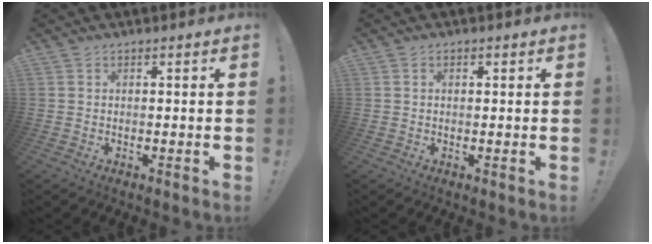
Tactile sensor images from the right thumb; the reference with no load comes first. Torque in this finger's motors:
{"motor_torque": [-0.13, -0.05, -0.02, 0.13, 0.05]}